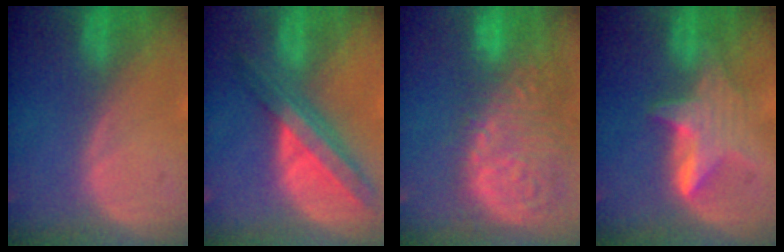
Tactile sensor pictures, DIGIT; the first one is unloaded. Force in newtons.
{"total": 8.5, "press": 7.3, "slide": 4.3}
{"total": 15.4, "press": 12.7, "slide": 8.7}
{"total": 6.0, "press": 5.8, "slide": 1.2}